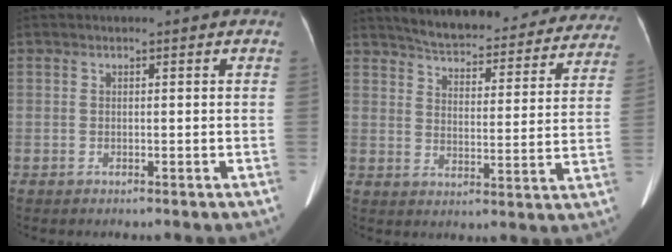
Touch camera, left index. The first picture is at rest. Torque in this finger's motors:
{"motor_torque": [0.61, -1.53, 0.13, 0.06]}